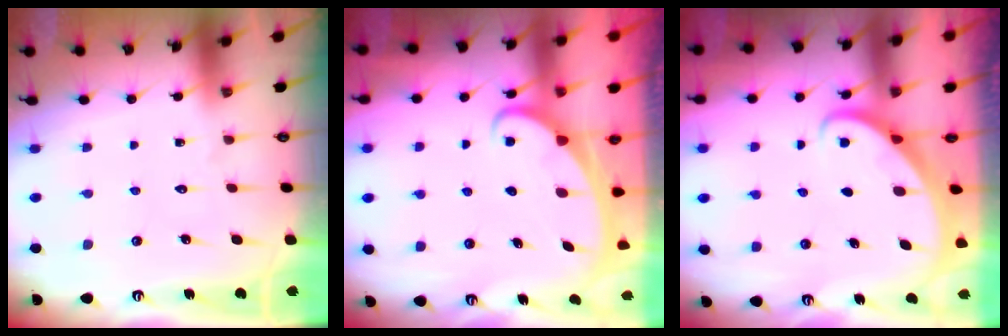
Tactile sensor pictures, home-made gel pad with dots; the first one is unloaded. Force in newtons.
{"total": 2.4, "press": 2.3, "slide": 0.3}
{"total": 2.4, "press": 2.3, "slide": 0.3}